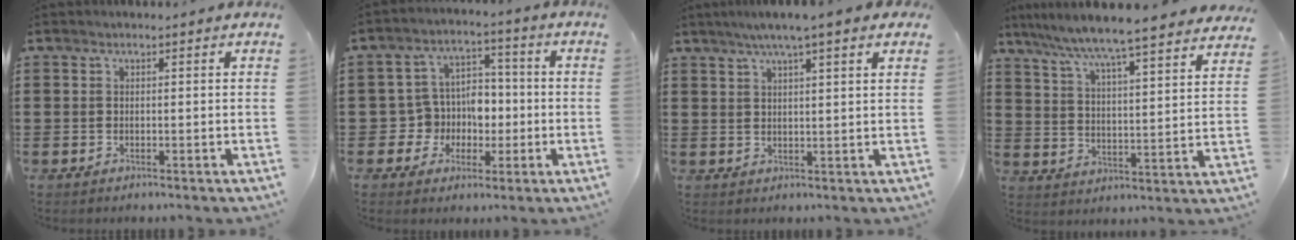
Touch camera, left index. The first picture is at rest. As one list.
[{"total": 6.9, "force": [-0.9, 6.6, 1.6], "torque": [-0.048, 0.011, -0.014]}, {"total": 4.7, "force": [3.3, 0.0, 3.4], "torque": [-0.073, 0.001, 0.058]}, {"total": 5.8, "force": [5.4, -0.6, 2.2], "torque": [-0.068, -0.043, 0.085]}]